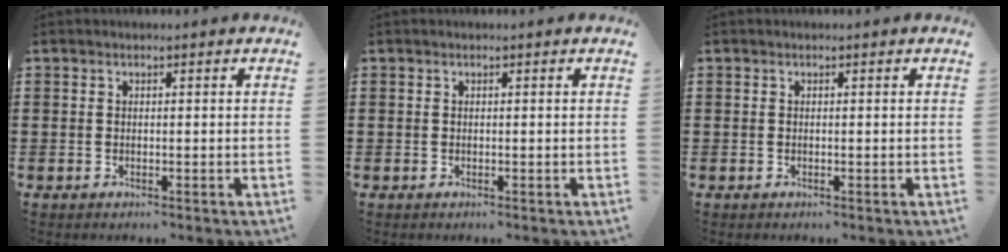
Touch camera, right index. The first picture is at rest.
{"total": 0.0}
{"total": 0.0}